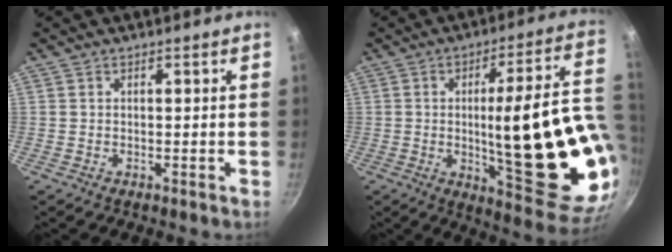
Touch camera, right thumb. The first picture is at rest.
{"total": 27.7, "force": [-1.7, 7.4, 26.7], "torque": [-0.348, -0.014, -0.006]}